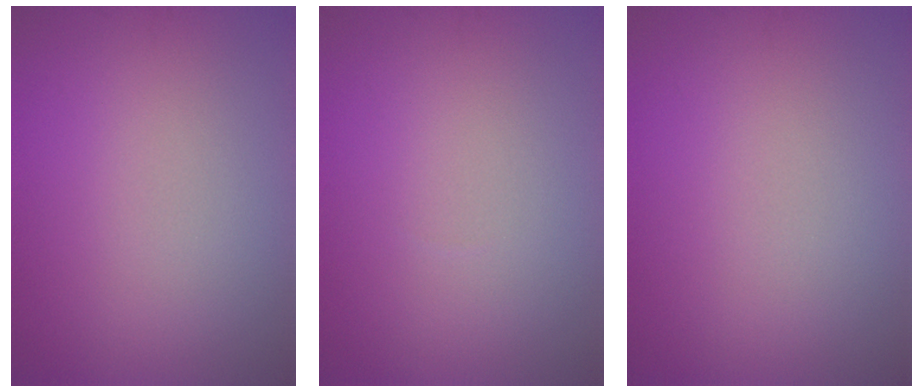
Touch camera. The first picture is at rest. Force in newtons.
{"total": 0.0}
{"total": 0.0}